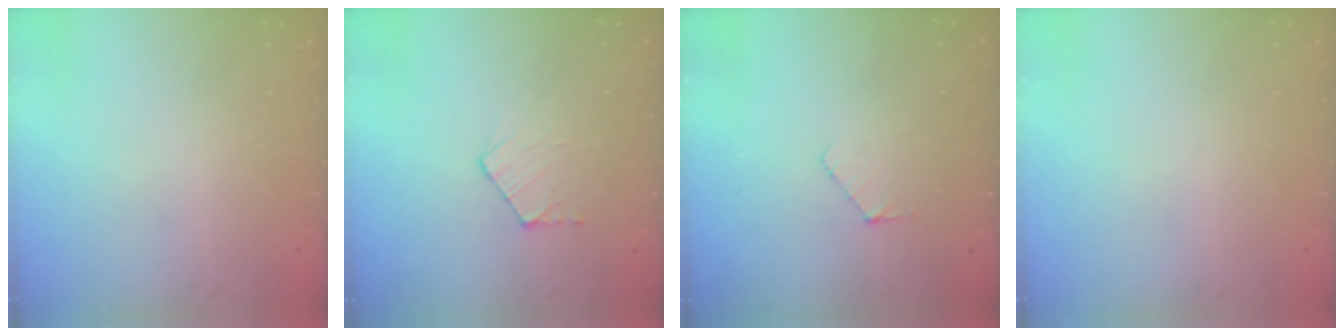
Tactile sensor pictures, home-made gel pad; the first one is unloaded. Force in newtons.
{"total": 5.8, "press": 5.8, "slide": 0.6}
{"total": 5.0, "press": 5.0, "slide": 0.5}
{"total": 0.0}